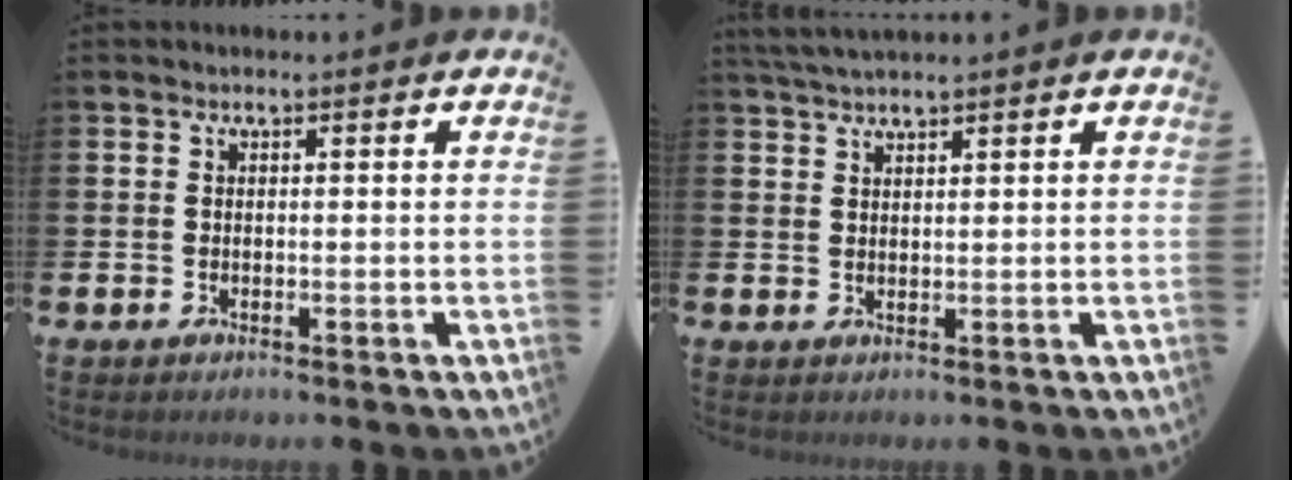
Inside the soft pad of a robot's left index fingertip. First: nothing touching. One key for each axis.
{"total": 2.6, "fx": 2.5, "fy": 0.1, "fz": 0.8, "tx": -0.026, "ty": -0.001, "tz": 0.048}